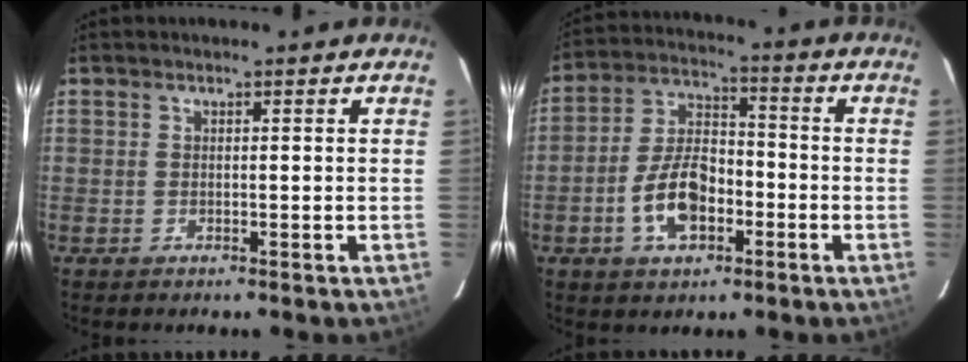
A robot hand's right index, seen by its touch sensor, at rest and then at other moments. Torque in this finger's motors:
{"motor_torque": [1.56, -0.40, 0.67, 0.06]}